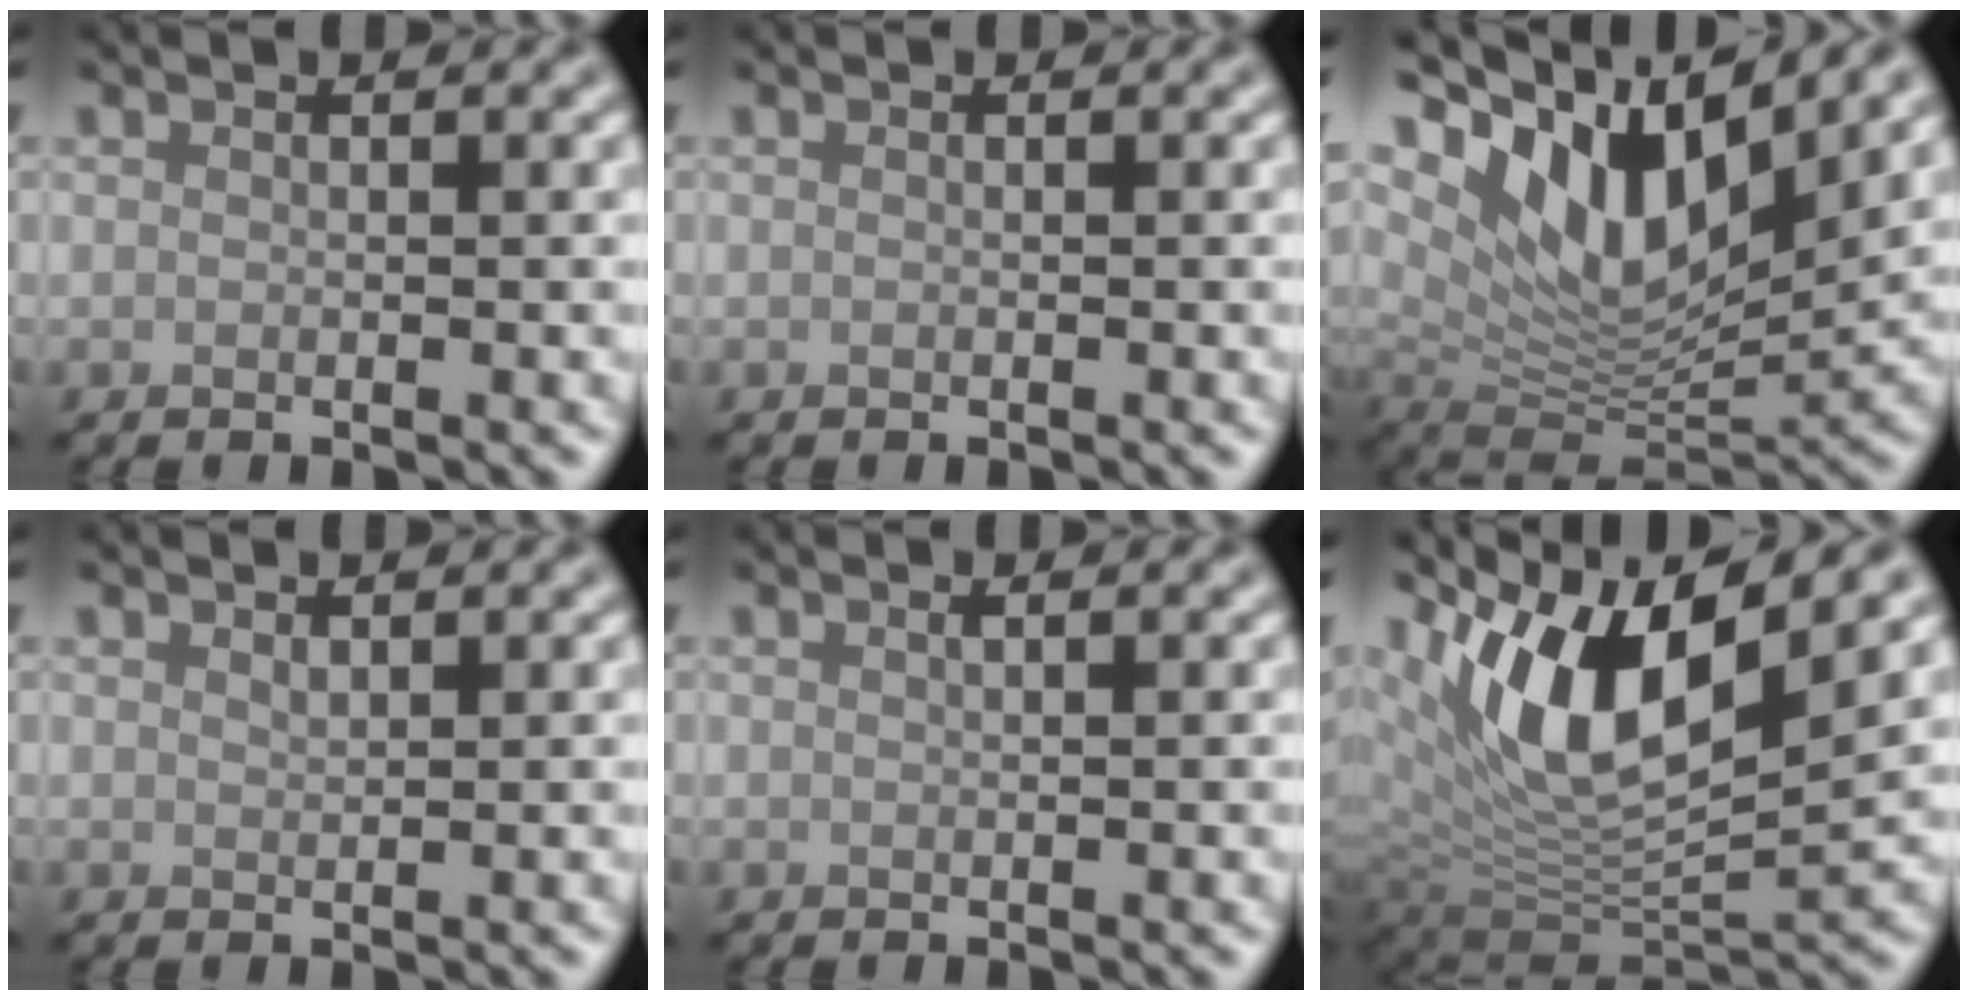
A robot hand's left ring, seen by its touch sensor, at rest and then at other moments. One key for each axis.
{"total": 0.0}
{"total": 10.9, "fx": 5.3, "fy": 4.5, "fz": 8.4, "tx": -0.143, "ty": -0.004, "tz": 0.101}
{"total": 0.5, "fx": 0.5, "fy": 0.1, "fz": 0.2, "tx": -0.005, "ty": -0.002, "tz": 0.011}
{"total": 0.5, "fx": 0.3, "fy": 0.2, "fz": 0.4, "tx": -0.003, "ty": 0.004, "tz": 0.003}
{"total": 11.3, "fx": 4.7, "fy": 4.6, "fz": 9.2, "tx": -0.163, "ty": -0.001, "tz": 0.088}